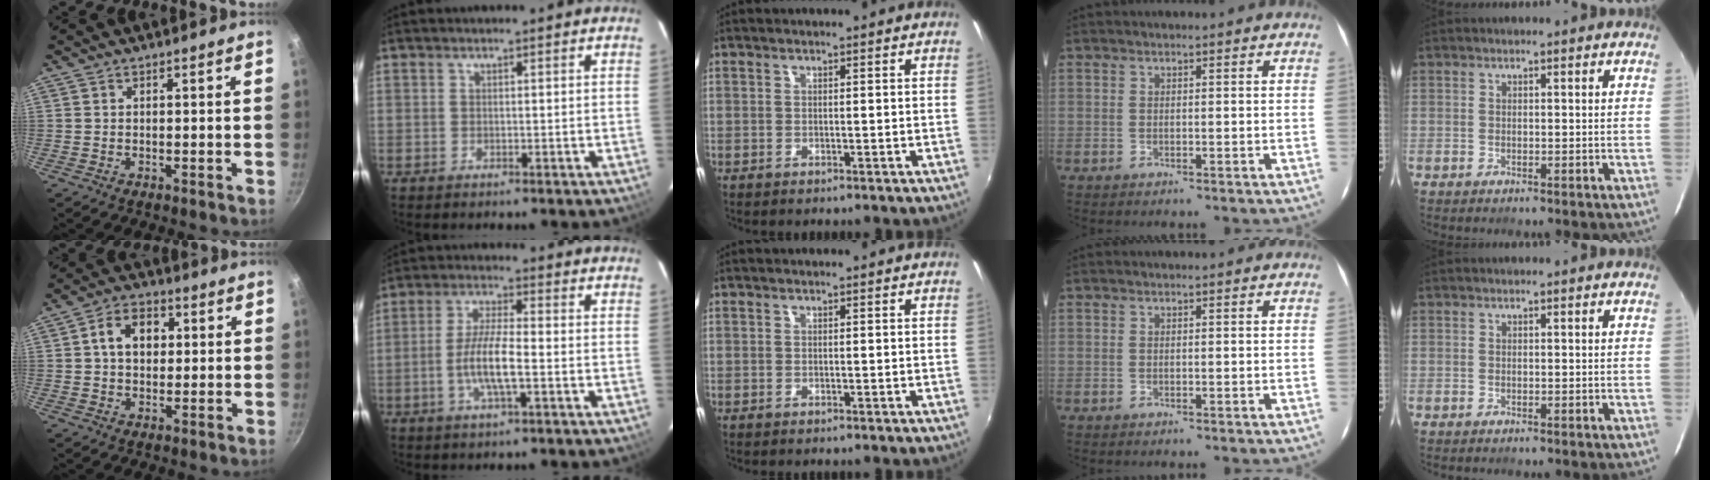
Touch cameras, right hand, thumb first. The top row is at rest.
{"thumb": {"total": 7.9, "force": [1.4, 5.8, 5.1], "torque": [-0.059, 0.011, 0.014]}, "index": {"total": 7.6, "force": [-2.1, 1.4, 7.2], "torque": [-0.144, 0.000, -0.043]}}